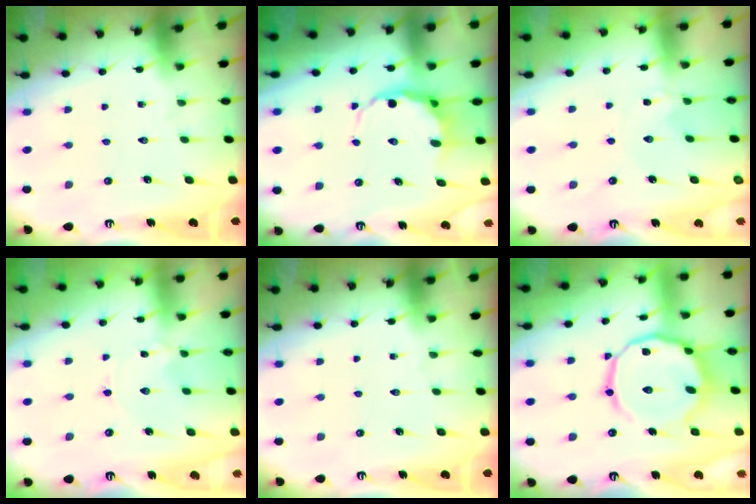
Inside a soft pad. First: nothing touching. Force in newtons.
{"total": 7.0, "press": 6.8, "slide": 1.7}
{"total": 0.0}
{"total": 0.0}
{"total": 0.0}
{"total": 16.1, "press": 16.0, "slide": 1.3}